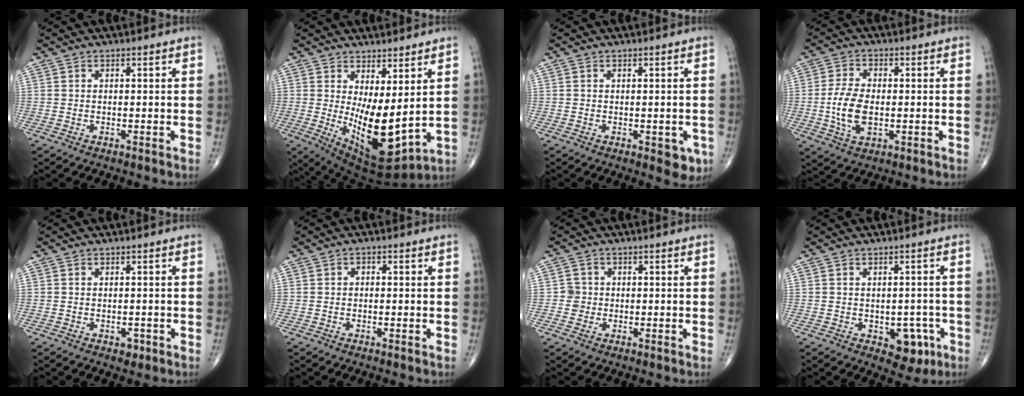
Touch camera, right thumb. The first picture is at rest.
{"total": 12.4, "force": [1.7, 4.9, 11.3], "torque": [-0.180, -0.042, 0.050]}
{"total": 3.6, "force": [-1.1, 1.9, 2.9], "torque": [-0.013, -0.002, -0.008]}
{"total": 8.3, "force": [-0.9, 4.6, 6.8], "torque": [-0.137, -0.002, -0.016]}
{"total": 1.5, "force": [-0.7, 1.0, 0.8], "torque": [-0.007, 0.001, -0.007]}
{"total": 1.0, "force": [0.0, 0.7, 0.7], "torque": [-0.007, 0.003, -0.005]}
{"total": 2.2, "force": [-0.3, 2.2, 0.1], "torque": [0.016, 0.008, -0.010]}
{"total": 6.4, "force": [-2.4, 4.1, 4.3], "torque": [-0.021, 0.008, -0.023]}